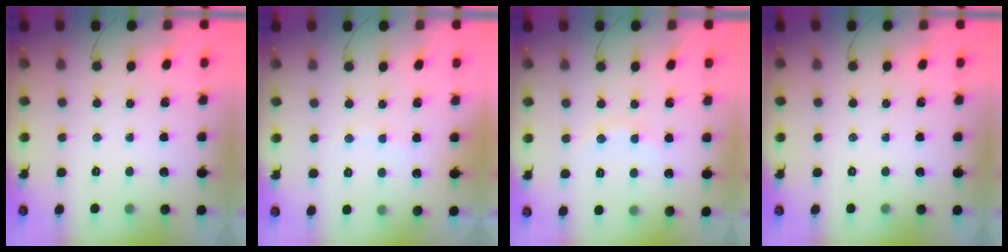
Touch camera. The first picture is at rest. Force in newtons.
{"total": 5.7, "press": 5.7, "slide": 0.9}
{"total": 4.7, "press": 4.5, "slide": 1.4}
{"total": 0.0}